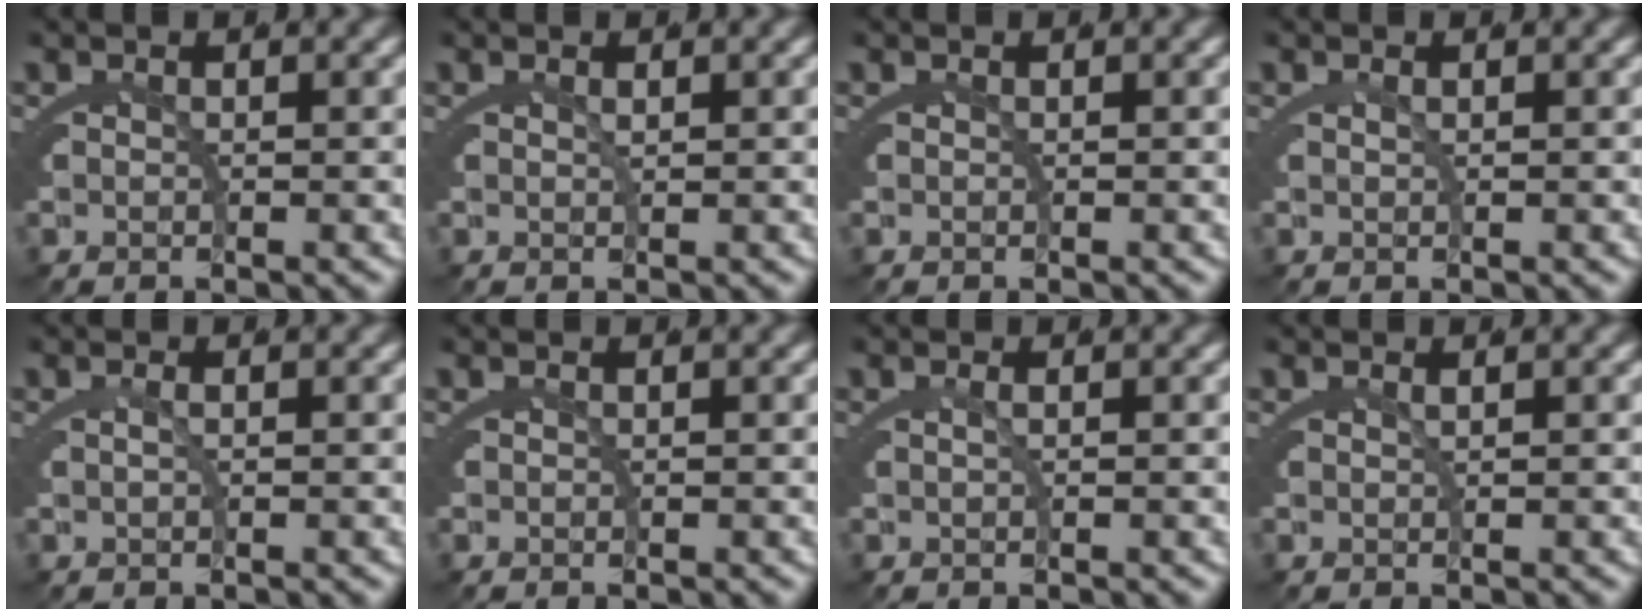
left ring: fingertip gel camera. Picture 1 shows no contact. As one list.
[{"total": 0.7, "force": [0.4, -0.2, 0.5], "torque": [-0.008, -0.004, 0.011]}, {"total": 0.0}, {"total": 0.7, "force": [0.3, -0.6, 0.2], "torque": [-0.007, -0.003, 0.009]}, {"total": 0.8, "force": [0.1, -0.6, 0.5], "torque": [-0.010, 0.001, 0.002]}, {"total": 0.0}, {"total": 0.9, "force": [0.1, -0.6, 0.5], "torque": [-0.009, 0.003, 0.002]}, {"total": 0.7, "force": [0.4, -0.4, 0.4], "torque": [-0.007, -0.001, 0.009]}]